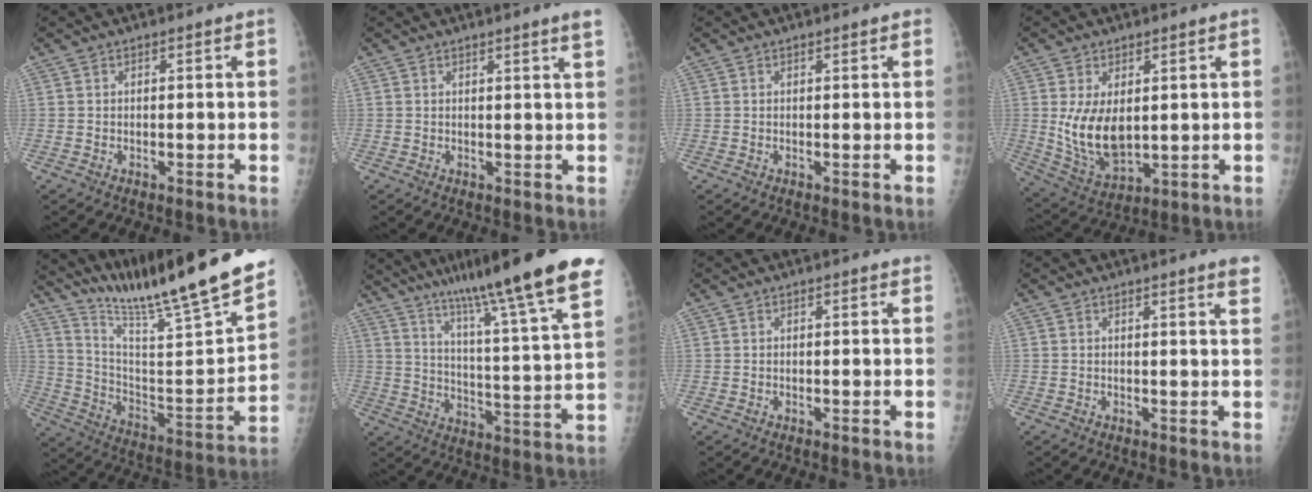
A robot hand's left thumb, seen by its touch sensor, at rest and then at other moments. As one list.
[{"total": 2.8, "force": [1.8, -0.8, 1.9], "torque": [-0.025, -0.011, 0.027]}, {"total": 0.9, "force": [0.6, -0.1, 0.7], "torque": [-0.009, 0.001, 0.008]}, {"total": 10.3, "force": [1.4, 5.6, 8.5], "torque": [-0.147, -0.019, 0.047]}, {"total": 26.4, "force": [22.1, 0.6, 14.5], "torque": [-0.220, -0.134, 0.355]}, {"total": 26.0, "force": [18.6, 1.7, 18.0], "torque": [-0.269, -0.068, 0.281]}, {"total": 1.4, "force": [1.3, -0.1, 0.6], "torque": [-0.004, -0.003, 0.015]}, {"total": 3.9, "force": [2.9, -0.4, 2.6], "torque": [-0.032, -0.014, 0.030]}]